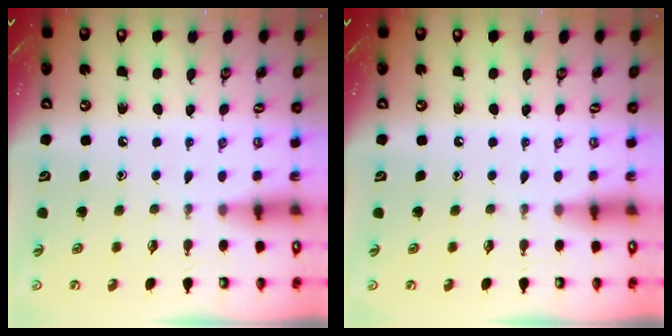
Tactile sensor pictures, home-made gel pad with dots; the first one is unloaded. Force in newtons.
{"total": 0.0}